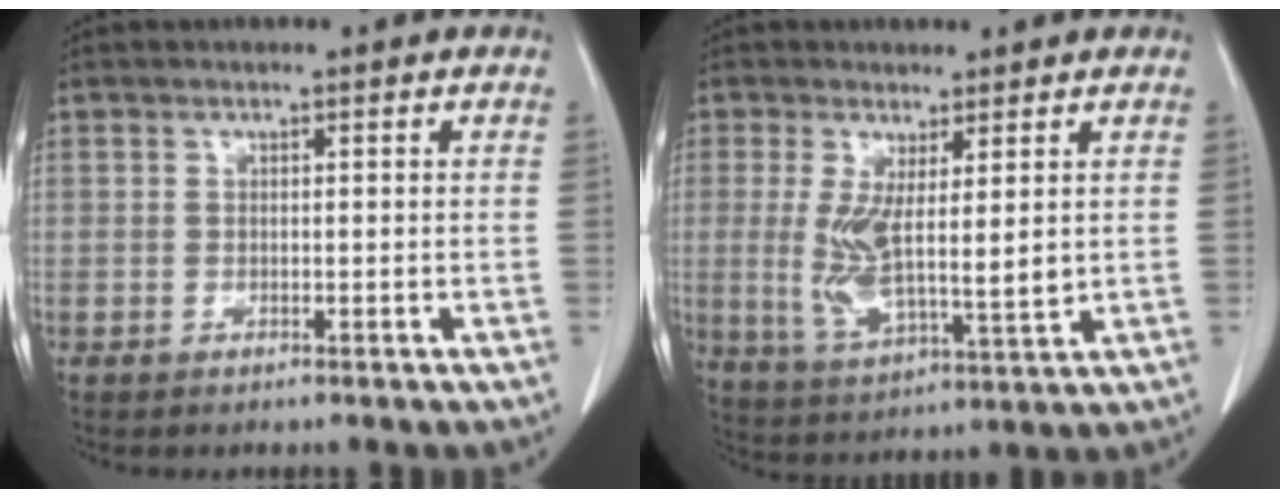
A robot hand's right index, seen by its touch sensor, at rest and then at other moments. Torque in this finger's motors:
{"motor_torque": [0.15, 0.34, 0.15, 0.13]}